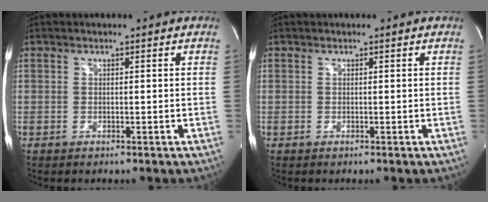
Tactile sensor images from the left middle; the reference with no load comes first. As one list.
[{"total": 0.0}]